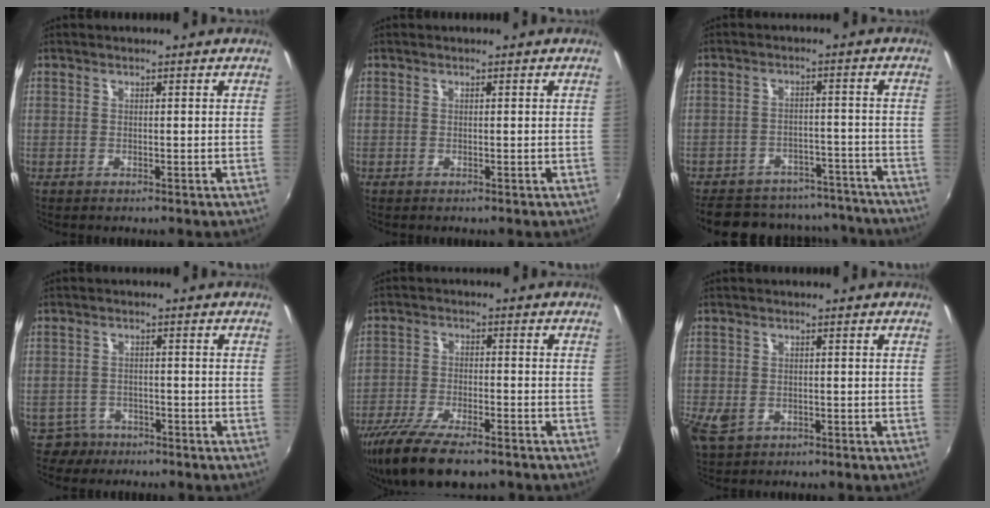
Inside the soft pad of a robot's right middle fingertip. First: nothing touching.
{"total": 0.0}
{"total": 22.3, "force": [-19.4, 8.3, 7.2], "torque": [-0.151, 0.037, -0.234]}
{"total": 3.4, "force": [-2.4, 2.4, 0.0], "torque": [-0.010, 0.005, -0.043]}
{"total": 14.4, "force": [-10.4, 4.7, 8.8], "torque": [-0.194, -0.046, -0.186]}
{"total": 5.1, "force": [-1.8, 3.7, 3.1], "torque": [-0.068, -0.013, -0.029]}